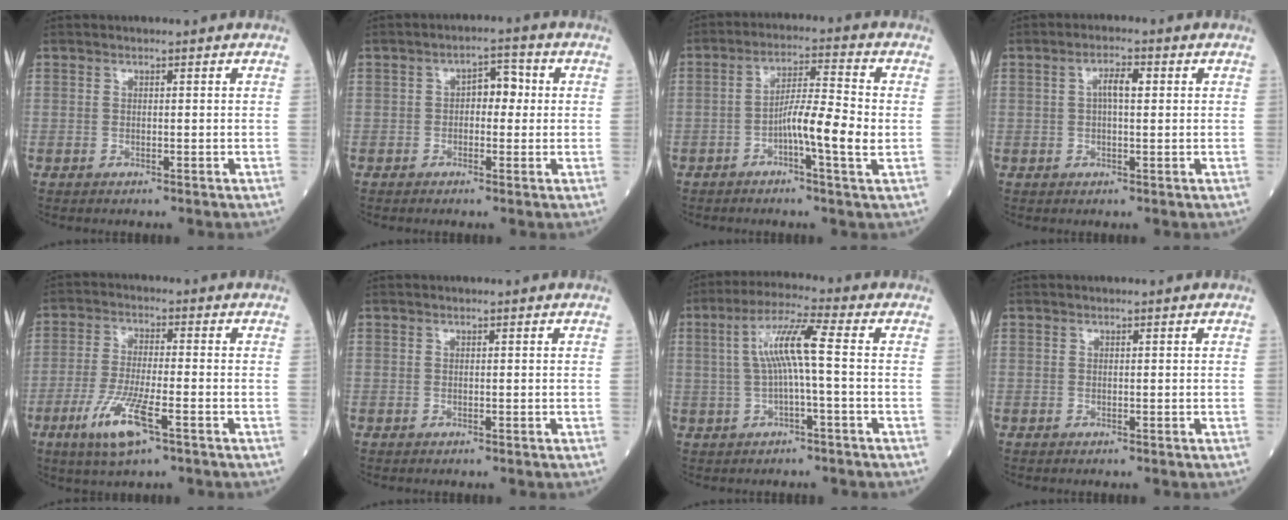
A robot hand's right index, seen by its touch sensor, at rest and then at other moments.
{"total": 4.1, "force": [0.3, 2.3, 3.4], "torque": [-0.044, 0.018, -0.001]}
{"total": 7.9, "force": [-1.9, 0.1, 7.6], "torque": [-0.130, 0.005, -0.037]}
{"total": 3.3, "force": [0.7, 0.9, 3.1], "torque": [-0.058, 0.009, 0.010]}
{"total": 9.0, "force": [-4.4, 1.3, 7.8], "torque": [-0.162, -0.020, -0.079]}
{"total": 0.0}
{"total": 7.6, "force": [0.3, 0.0, 7.6], "torque": [-0.147, 0.021, 0.004]}
{"total": 0.0}